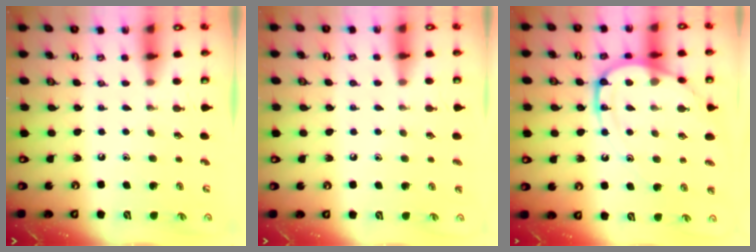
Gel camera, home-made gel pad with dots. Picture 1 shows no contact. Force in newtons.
{"total": 1.7, "press": 1.7, "slide": 0.2}
{"total": 13.3, "press": 13.3, "slide": 1.3}